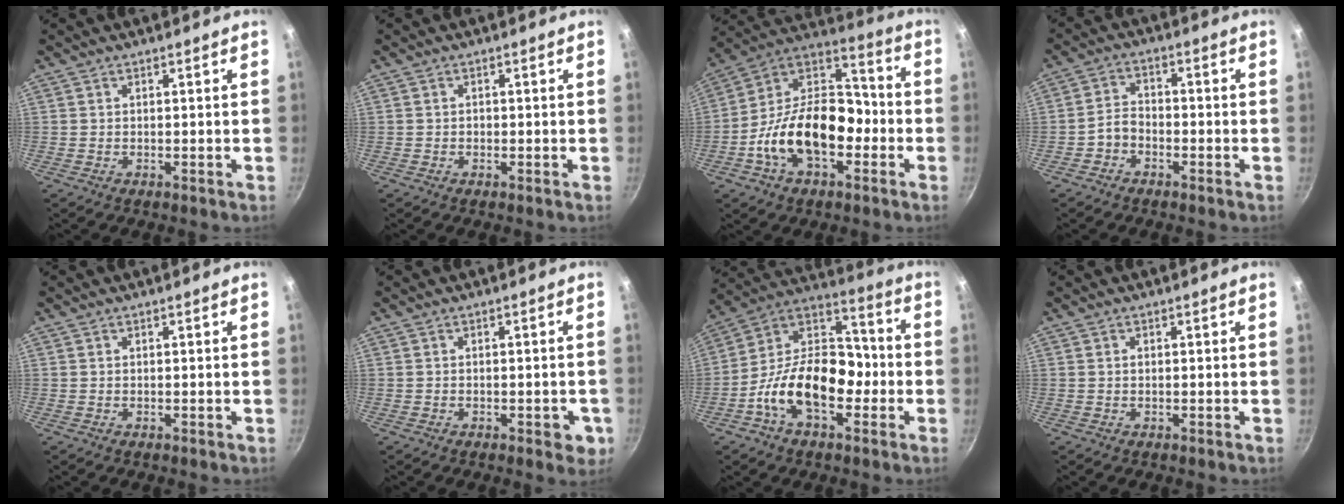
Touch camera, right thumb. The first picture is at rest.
{"total": 0.5, "force": [-0.2, 0.4, 0.2], "torque": [-0.002, 0.002, -0.004]}
{"total": 20.7, "force": [-5.9, 12.7, 15.2], "torque": [-0.227, 0.061, -0.117]}
{"total": 3.7, "force": [-2.2, 2.4, 1.8], "torque": [-0.027, 0.032, -0.047]}
{"total": 0.0}
{"total": 4.0, "force": [-1.5, 1.9, 3.2], "torque": [-0.023, 0.004, -0.017]}
{"total": 19.0, "force": [-5.5, 11.6, 14.0], "torque": [-0.199, 0.061, -0.113]}
{"total": 0.5, "force": [0.1, 0.4, 0.4], "torque": [-0.007, 0.002, 0.003]}